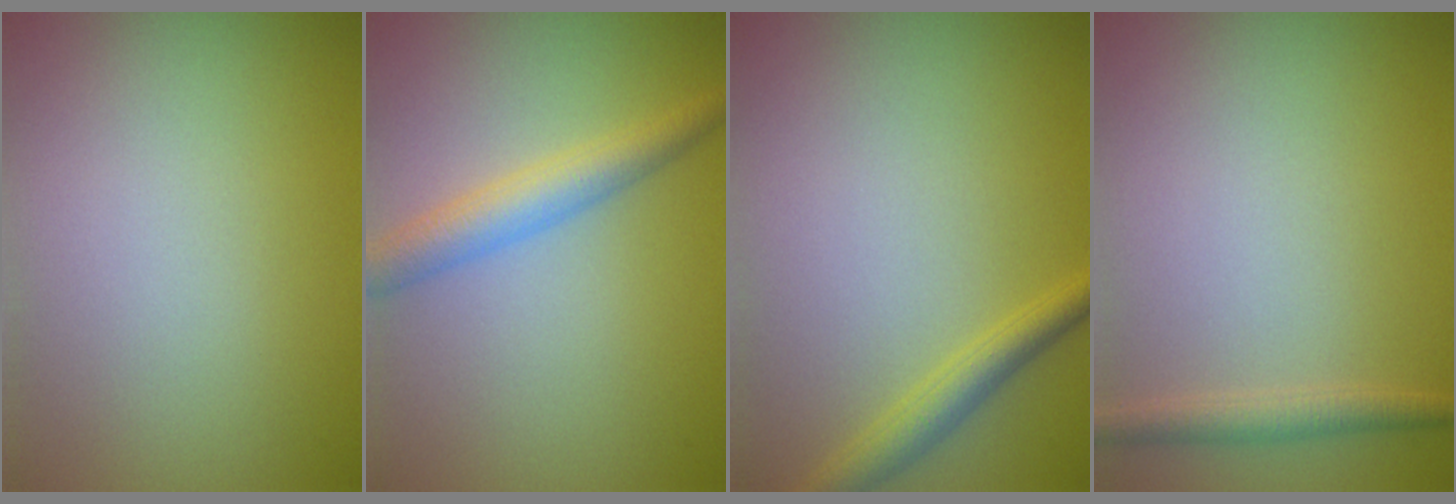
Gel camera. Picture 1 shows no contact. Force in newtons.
{"total": 3.4, "press": 3.4, "slide": 0.0}
{"total": 2.5, "press": 2.5, "slide": 0.1}
{"total": 1.7, "press": 1.7, "slide": 0.1}